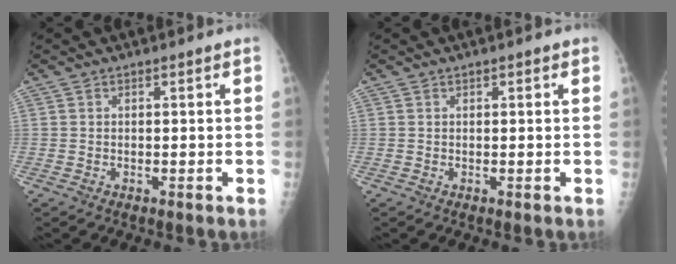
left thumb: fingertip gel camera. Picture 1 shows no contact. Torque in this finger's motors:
{"motor_torque": [-0.26, 0.02, -0.37, -0.26, 0.02]}